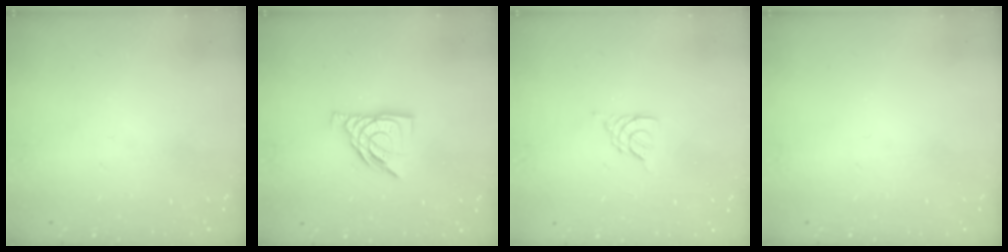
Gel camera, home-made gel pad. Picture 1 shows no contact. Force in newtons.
{"total": 9.1, "press": 9.1, "slide": 0.8}
{"total": 2.3, "press": 2.3, "slide": 0.5}
{"total": 0.0}